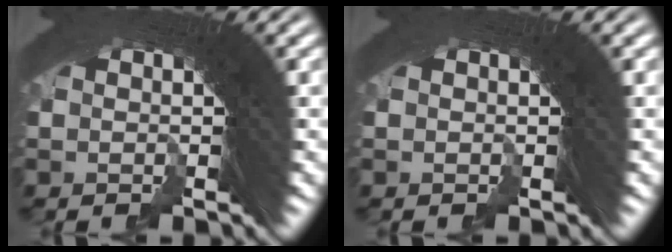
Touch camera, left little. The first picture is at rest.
{"total": 0.0}